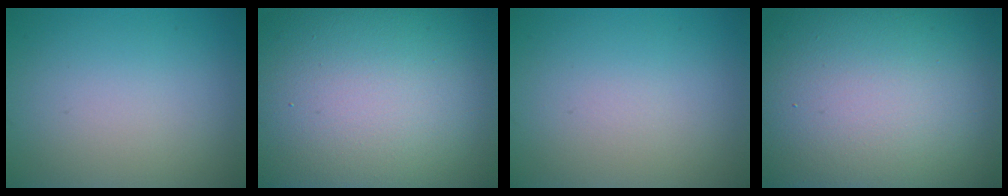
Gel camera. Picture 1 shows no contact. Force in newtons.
{"total": 22.6, "press": 22.6, "slide": 1.6}
{"total": 0.0}
{"total": 22.3, "press": 22.3, "slide": 1.1}